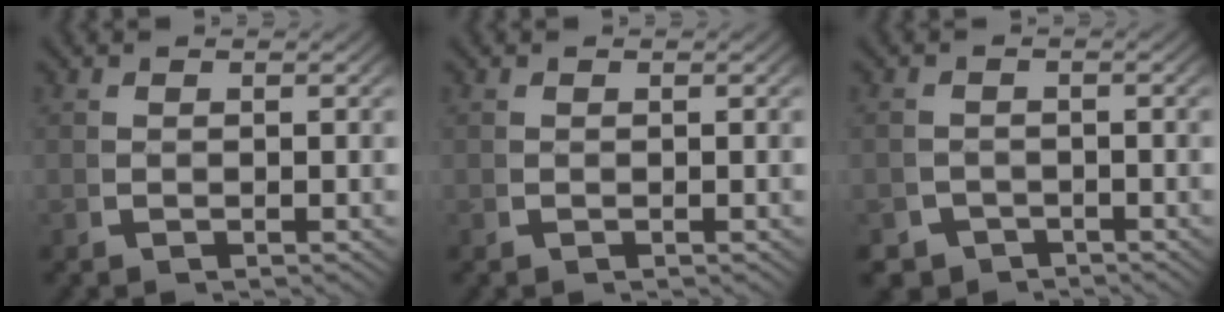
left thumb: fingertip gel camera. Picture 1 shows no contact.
{"total": 0.0}
{"total": 4.1, "force": [-3.6, 1.9, 0.2], "torque": [0.008, -0.022, -0.063]}